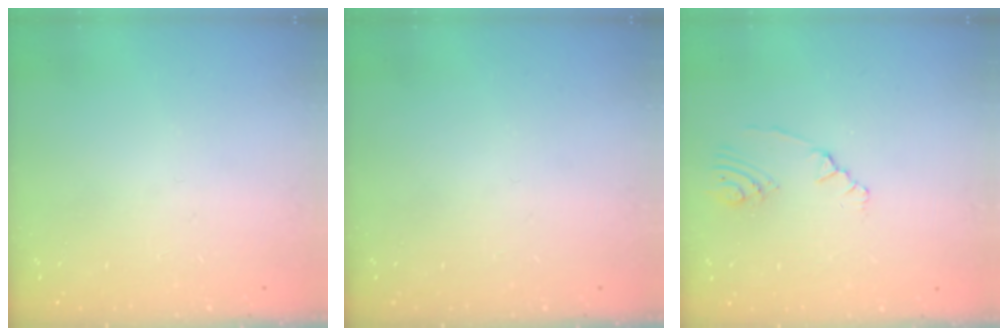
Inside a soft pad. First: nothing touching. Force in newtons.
{"total": 0.0}
{"total": 2.5, "press": 2.2, "slide": 1.1}